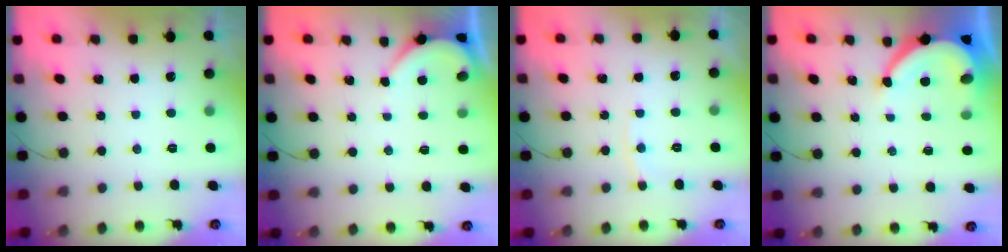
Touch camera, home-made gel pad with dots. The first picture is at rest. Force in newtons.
{"total": 2.1, "press": 2.1, "slide": 0.3}
{"total": 5.1, "press": 5.1, "slide": 0.3}
{"total": 8.6, "press": 8.6, "slide": 1.2}